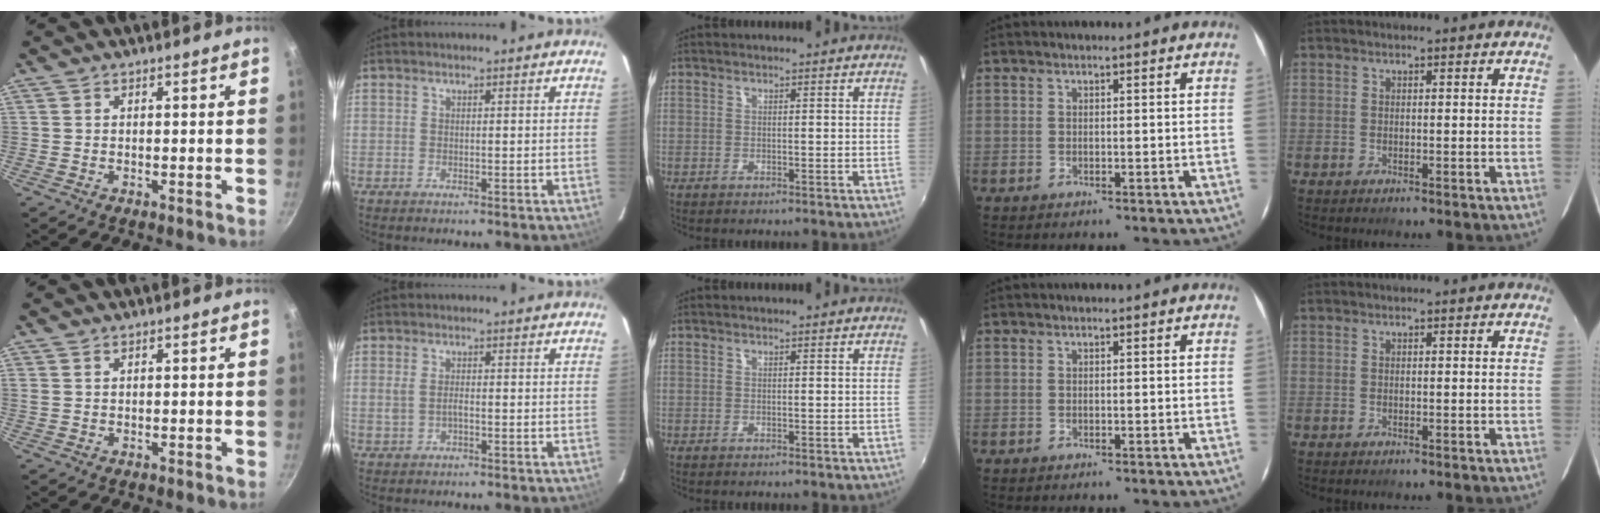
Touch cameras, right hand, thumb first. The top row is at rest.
{"thumb": {"total": 0.7, "force": [0.4, 0.5, 0.3], "torque": [-0.006, 0.001, 0.008]}, "index": {"total": 2.7, "force": [-0.5, 1.4, 2.2], "torque": [-0.046, 0.000, -0.006]}}